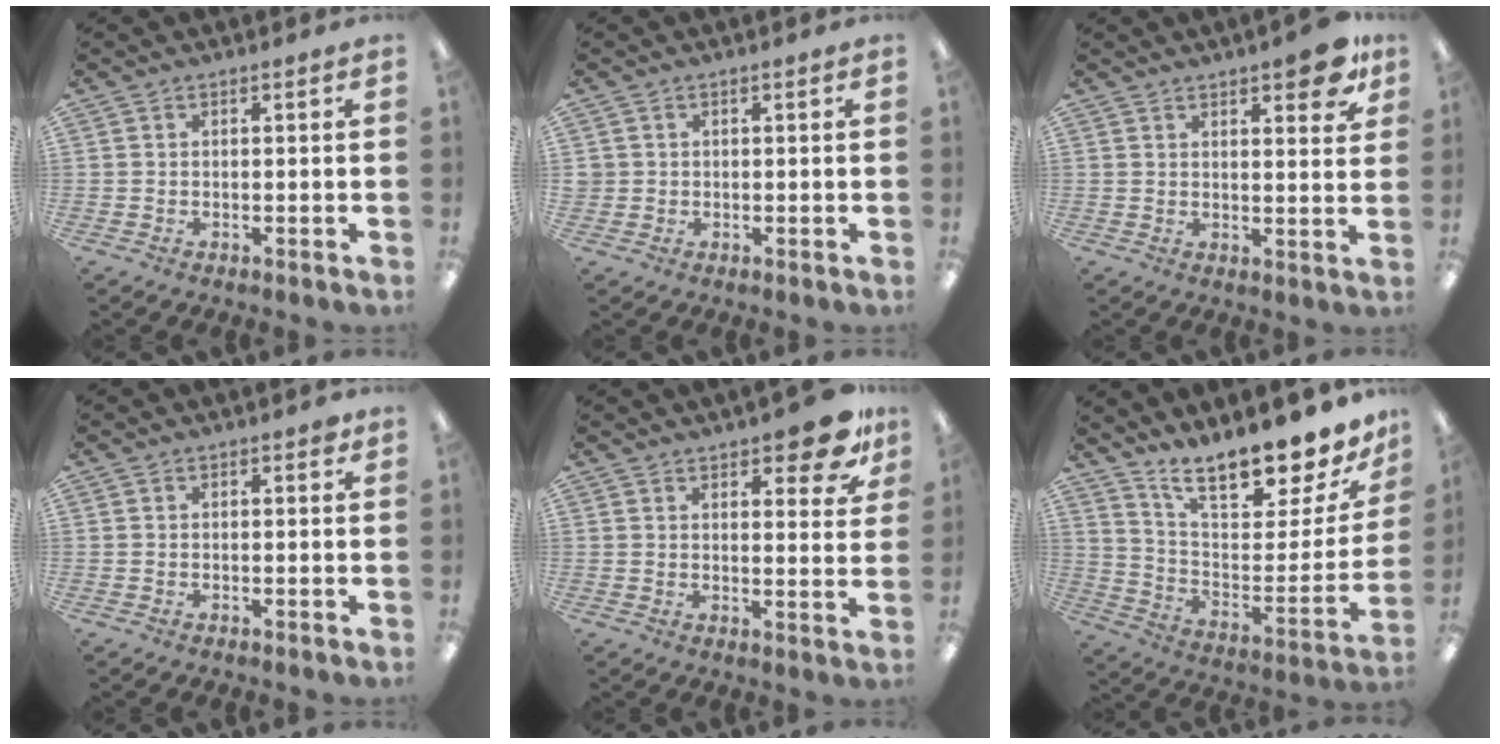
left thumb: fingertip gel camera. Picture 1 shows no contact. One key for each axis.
{"total": 1.5, "fx": 0.2, "fy": 1.4, "fz": 0.2, "tx": -0.004, "ty": 0.003, "tz": 0.003}
{"total": 8.3, "fx": 5.6, "fy": 2.4, "fz": 5.7, "tx": -0.058, "ty": -0.031, "tz": 0.086}
{"total": 0.9, "fx": 0.5, "fy": 0.4, "fz": 0.6, "tx": -0.005, "ty": -0.001, "tz": 0.007}
{"total": 11.5, "fx": 8.0, "fy": 4.0, "fz": 7.1, "tx": -0.075, "ty": -0.052, "tz": 0.133}
{"total": 16.1, "fx": 13.3, "fy": 4.6, "fz": 7.7, "tx": -0.119, "ty": -0.107, "tz": 0.230}